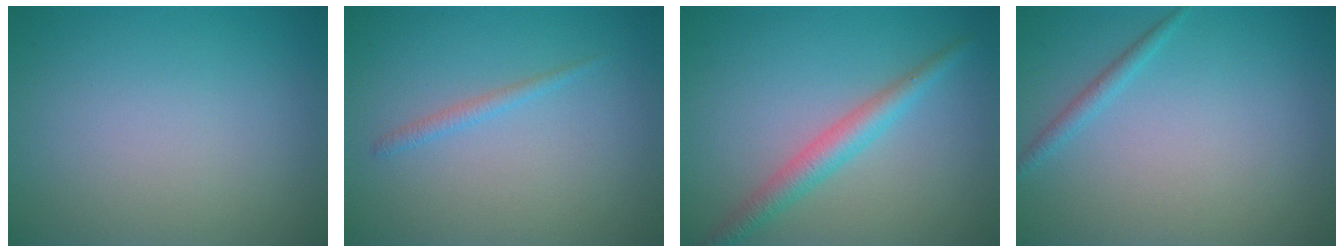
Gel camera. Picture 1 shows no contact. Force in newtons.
{"total": 1.0, "press": 1.0, "slide": 0.1}
{"total": 2.9, "press": 2.9, "slide": 0.1}
{"total": 1.1, "press": 1.1, "slide": 0.1}